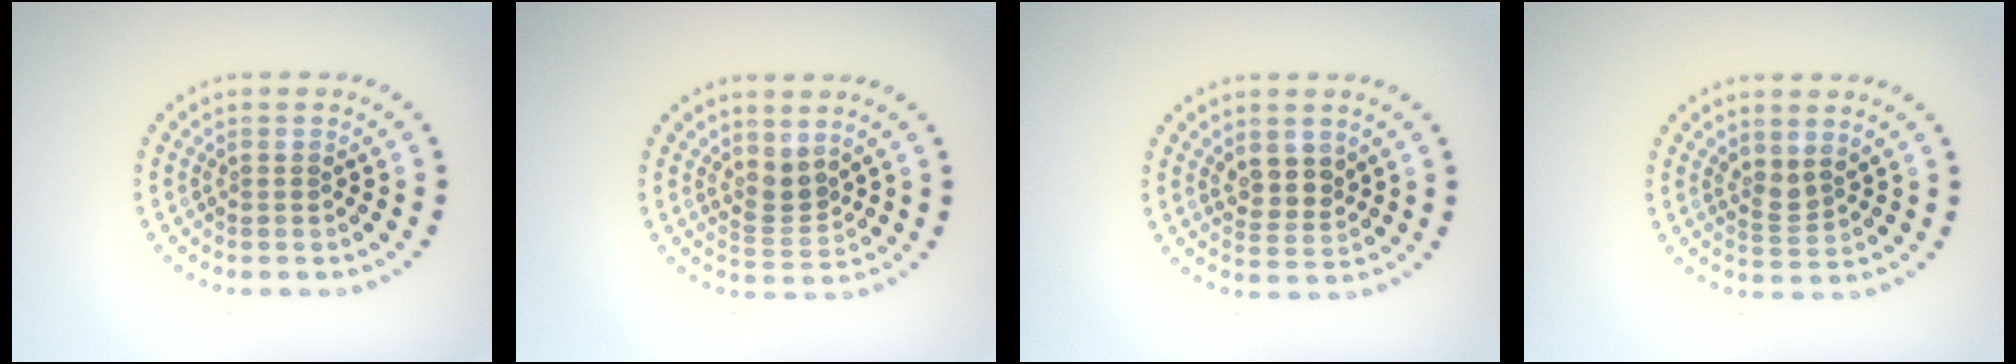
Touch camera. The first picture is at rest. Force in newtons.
{"total": 2.3, "press": 1.6, "slide": 1.6}
{"total": 2.6, "press": 2.3, "slide": 1.2}
{"total": 1.8, "press": 1.4, "slide": 1.2}